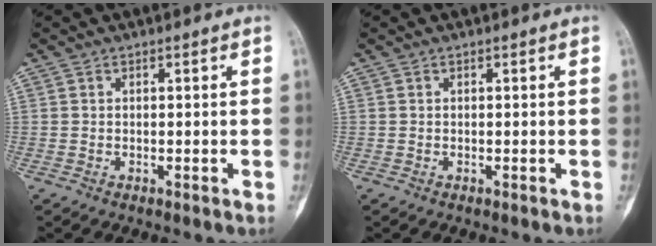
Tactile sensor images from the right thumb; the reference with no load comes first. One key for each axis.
{"total": 0.0}